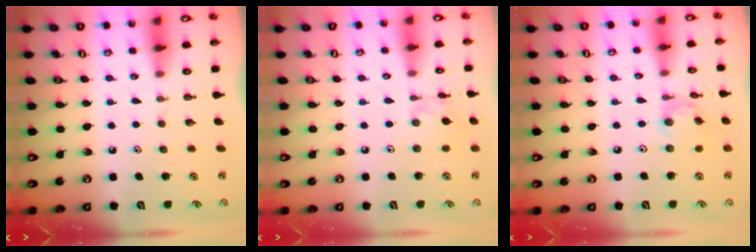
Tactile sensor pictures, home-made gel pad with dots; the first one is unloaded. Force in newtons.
{"total": 4.6, "press": 4.5, "slide": 0.4}
{"total": 7.4, "press": 7.4, "slide": 0.4}